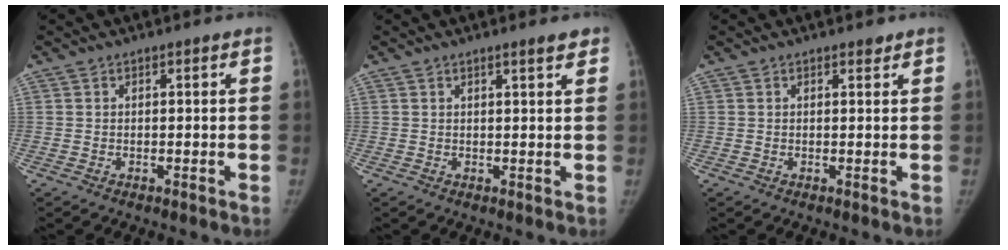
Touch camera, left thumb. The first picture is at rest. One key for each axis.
{"total": 2.2, "fx": 1.6, "fy": 0.3, "fz": 1.5, "tx": -0.018, "ty": -0.009, "tz": 0.021}
{"total": 0.9, "fx": 0.7, "fy": 0.4, "fz": 0.3, "tx": -0.001, "ty": -0.005, "tz": 0.008}